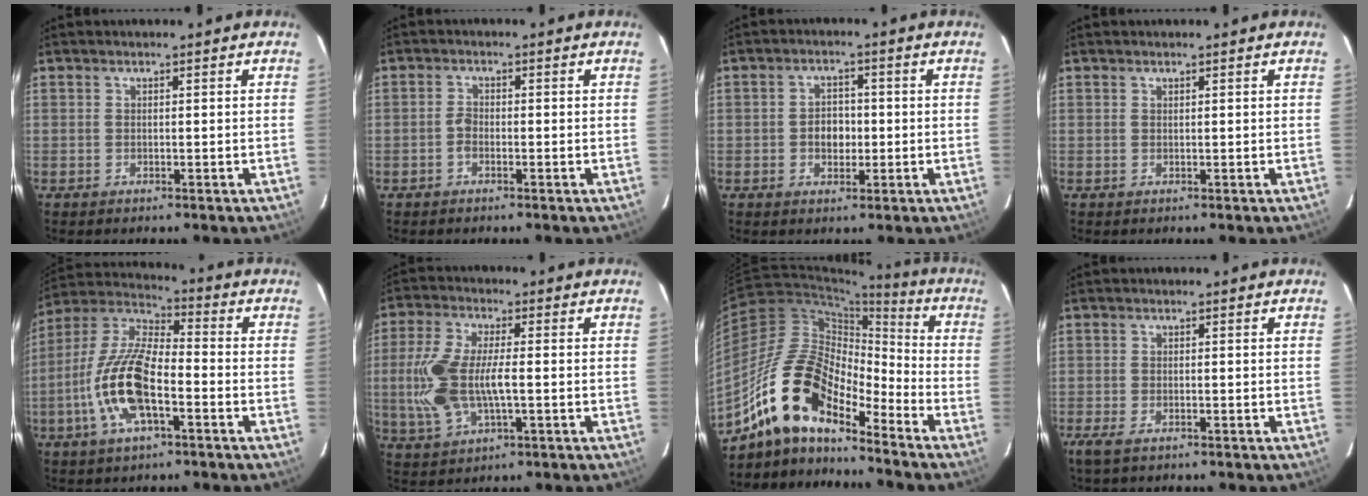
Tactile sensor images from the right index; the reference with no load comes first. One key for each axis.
{"total": 1.7, "fx": -0.9, "fy": 1.0, "fz": 1.0, "tx": -0.023, "ty": 0.005, "tz": -0.019}
{"total": 3.9, "fx": -0.6, "fy": 3.1, "fz": 2.4, "tx": -0.041, "ty": 0.009, "tz": -0.007}
{"total": 0.0}
{"total": 15.2, "fx": -5.0, "fy": 5.8, "fz": 13.2, "tx": -0.276, "ty": -0.002, "tz": -0.102}
{"total": 12.2, "fx": -1.2, "fy": 5.3, "fz": 11.0, "tx": -0.241, "ty": -0.001, "tz": -0.019}
{"total": 16.3, "fx": -12.4, "fy": 5.8, "fz": 8.9, "tx": -0.156, "ty": 0.006, "tz": -0.248}
{"total": 3.3, "fx": -2.3, "fy": 1.1, "fz": 2.2, "tx": -0.049, "ty": -0.009, "tz": -0.043}